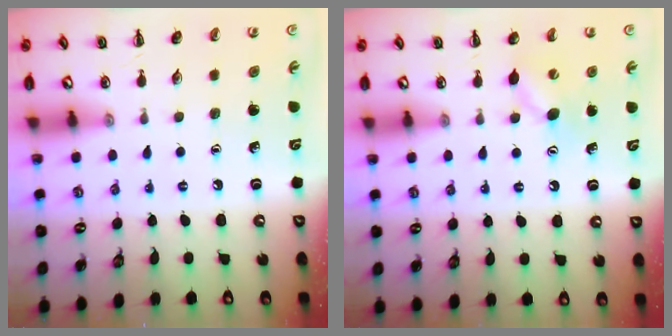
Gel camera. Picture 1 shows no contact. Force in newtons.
{"total": 7.8, "press": 7.7, "slide": 1.1}